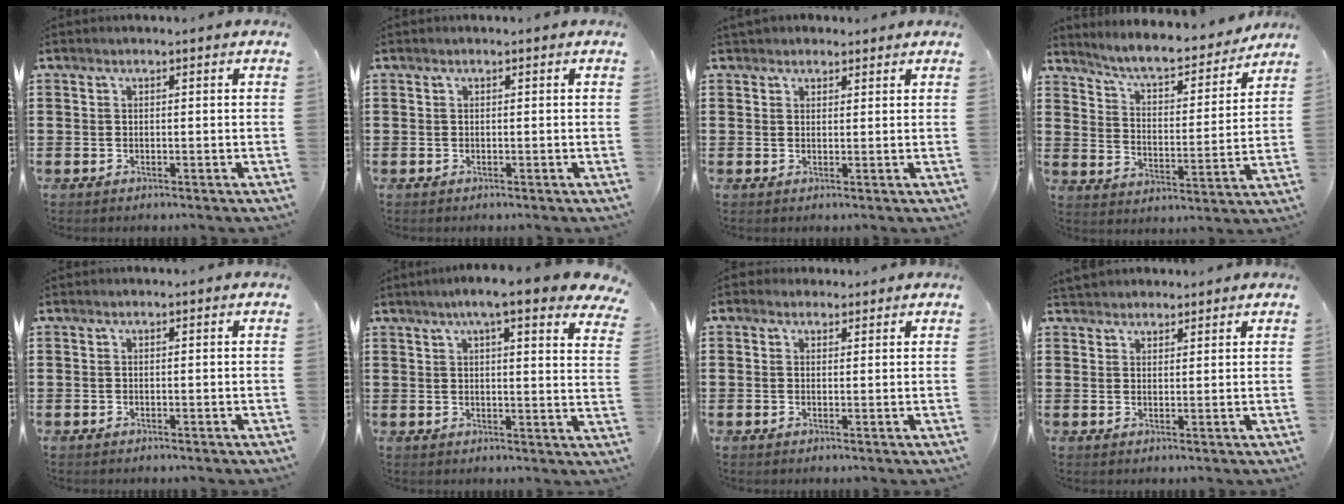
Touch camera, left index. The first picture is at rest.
{"total": 0.0}
{"total": 1.9, "force": [1.6, 1.1, 0.0], "torque": [-0.004, 0.007, 0.031]}
{"total": 6.1, "force": [5.7, 0.3, 2.3], "torque": [-0.069, -0.041, 0.093]}
{"total": 0.0}
{"total": 6.7, "force": [5.1, 0.3, 4.3], "torque": [-0.084, -0.014, 0.084]}
{"total": 1.6, "force": [1.1, 1.1, 0.1], "torque": [-0.008, 0.007, 0.021]}
{"total": 2.4, "force": [2.1, 1.0, -0.3], "torque": [-0.002, 0.003, 0.041]}